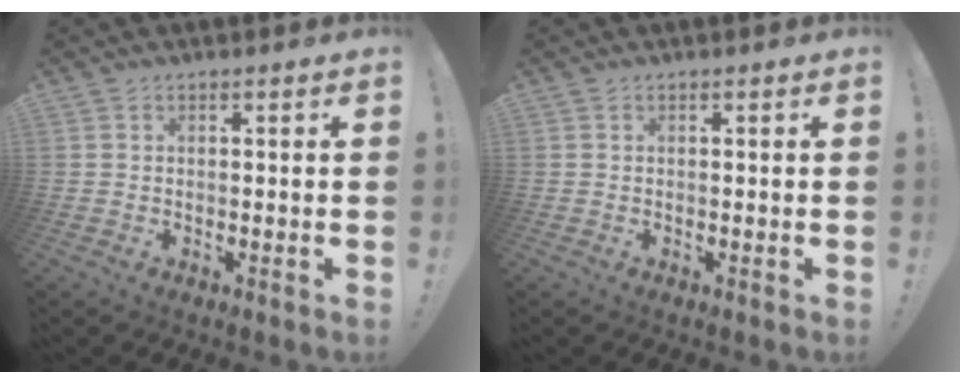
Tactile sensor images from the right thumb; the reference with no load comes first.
{"total": 0.0}